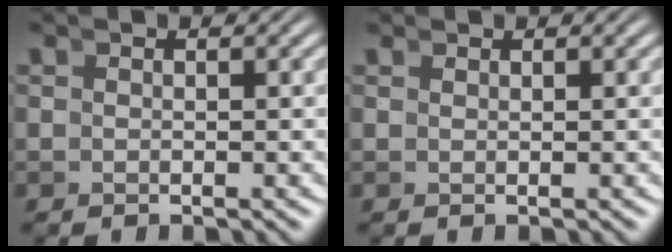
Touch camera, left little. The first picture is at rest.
{"total": 0.7, "force": [0.5, -0.5, -0.2], "torque": [0.010, -0.003, 0.016]}